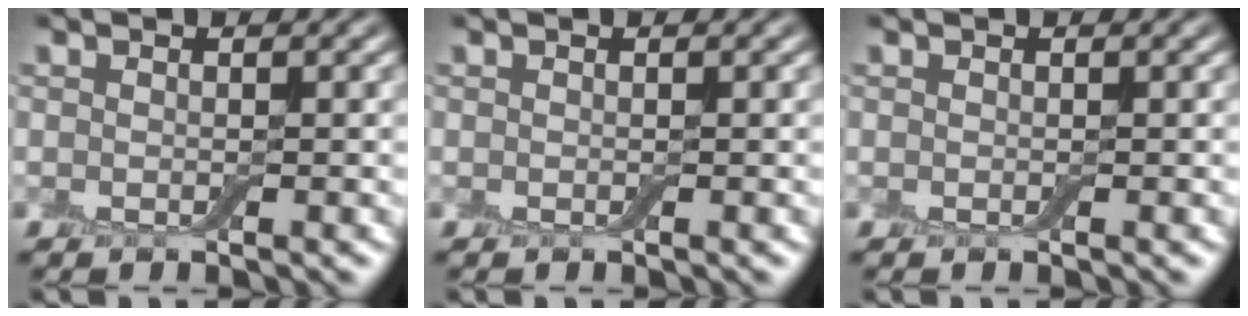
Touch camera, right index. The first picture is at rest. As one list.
[{"total": 0.0}, {"total": 0.0}]